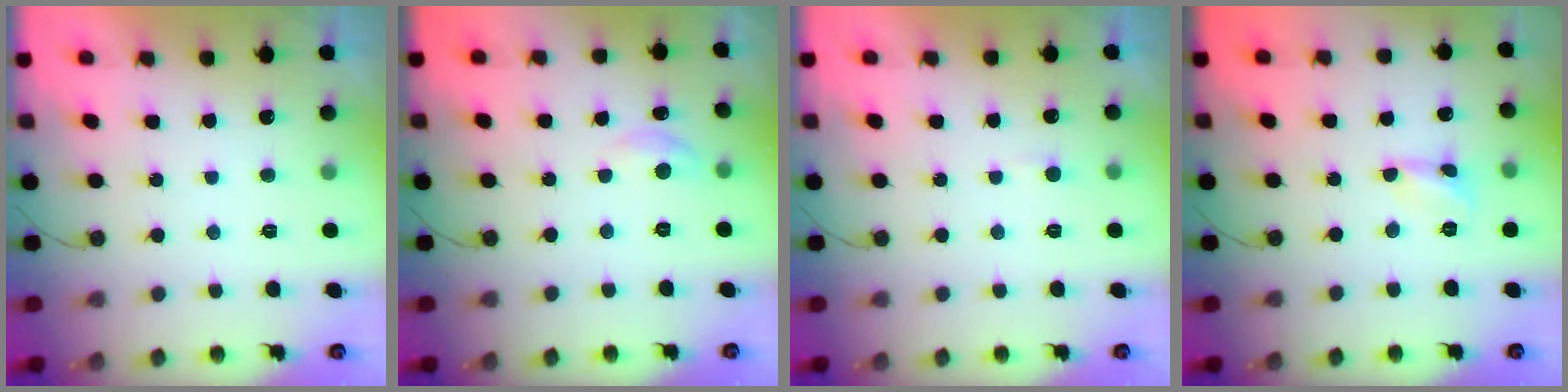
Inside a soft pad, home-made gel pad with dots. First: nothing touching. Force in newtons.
{"total": 3.9, "press": 3.8, "slide": 0.5}
{"total": 2.3, "press": 2.3, "slide": 0.3}
{"total": 1.6, "press": 1.6, "slide": 0.1}